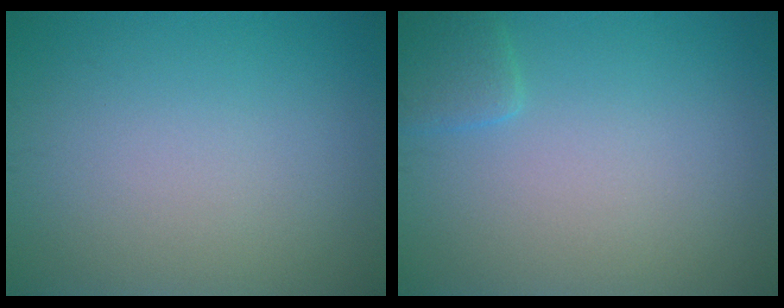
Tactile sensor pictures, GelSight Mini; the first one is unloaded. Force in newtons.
{"total": 1.6, "press": 1.6, "slide": 0.1}